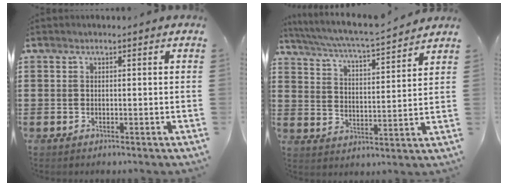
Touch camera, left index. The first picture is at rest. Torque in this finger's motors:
{"motor_torque": [0.12, 0.11, 0.27, 0.08]}